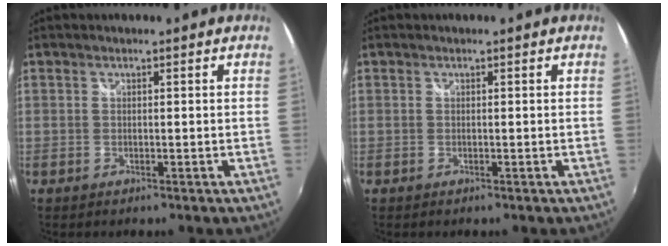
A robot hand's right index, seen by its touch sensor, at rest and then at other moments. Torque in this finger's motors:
{"motor_torque": [0.01, 0.01, 0.00, 0.00]}